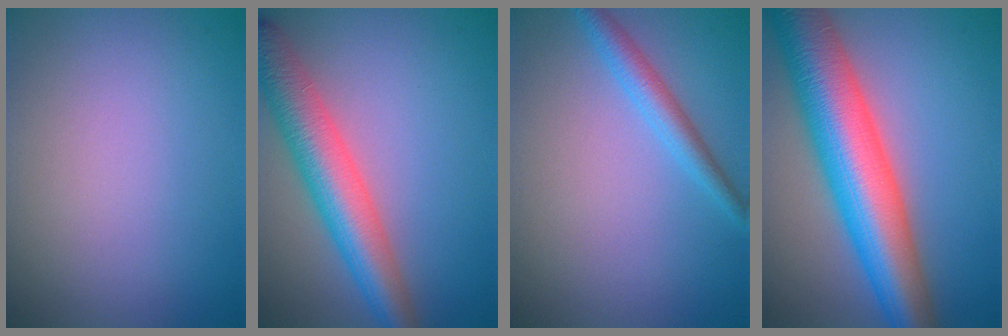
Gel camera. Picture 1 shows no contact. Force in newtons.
{"total": 6.9, "press": 6.9, "slide": 0.2}
{"total": 2.5, "press": 2.5, "slide": 0.0}
{"total": 11.8, "press": 11.8, "slide": 0.4}